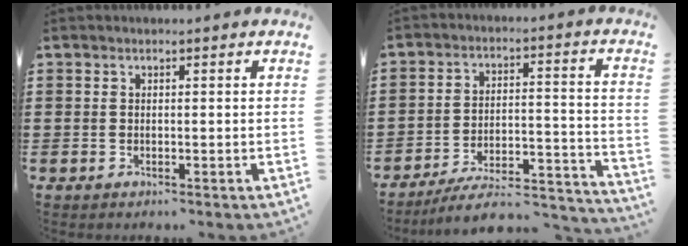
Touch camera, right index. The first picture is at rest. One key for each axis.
{"total": 7.5, "fx": -6.6, "fy": 1.4, "fz": 3.3, "tx": -0.050, "ty": 0.008, "tz": -0.128}